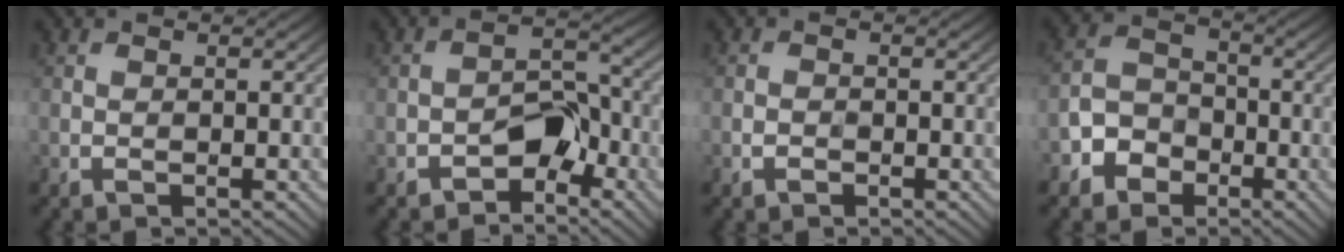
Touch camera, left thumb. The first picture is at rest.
{"total": 5.0, "force": [-3.3, 2.5, 2.9], "torque": [-0.037, 0.016, -0.057]}
{"total": 0.8, "force": [-0.6, 0.5, 0.2], "torque": [-0.008, -0.001, -0.008]}
{"total": 5.1, "force": [-3.1, 3.8, 1.5], "torque": [-0.041, 0.000, -0.073]}